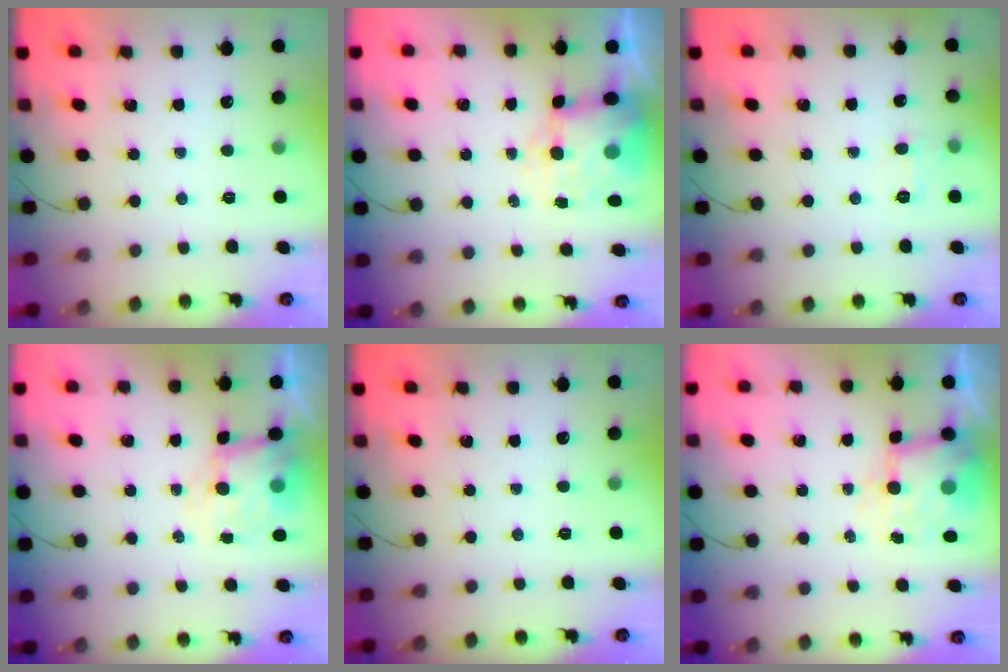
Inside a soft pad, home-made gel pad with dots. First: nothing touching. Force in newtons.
{"total": 8.1, "press": 7.9, "slide": 1.9}
{"total": 5.8, "press": 5.7, "slide": 1.4}
{"total": 7.5, "press": 7.4, "slide": 1.4}
{"total": 0.0}
{"total": 6.1, "press": 6.1, "slide": 0.3}